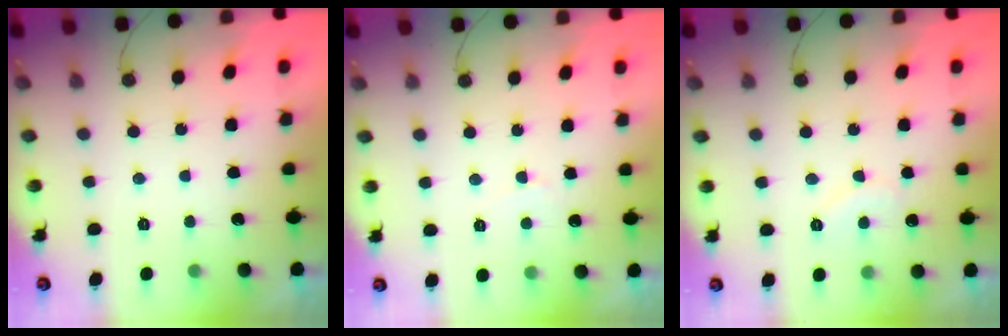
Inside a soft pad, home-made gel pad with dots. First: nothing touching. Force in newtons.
{"total": 2.6, "press": 2.6, "slide": 0.1}
{"total": 7.1, "press": 7.0, "slide": 0.5}